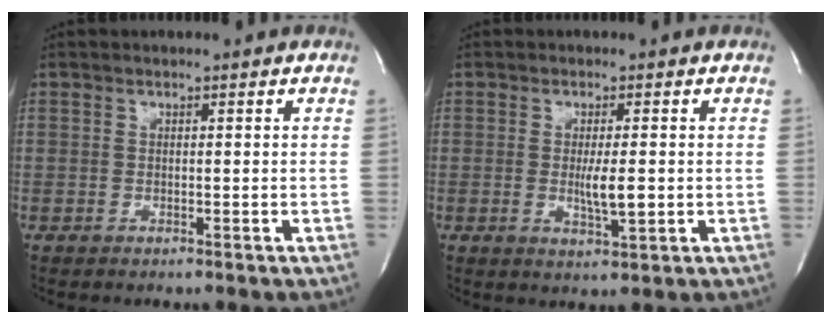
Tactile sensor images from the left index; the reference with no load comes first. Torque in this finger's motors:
{"motor_torque": [0.60, -0.15, 0.06, 0.06]}